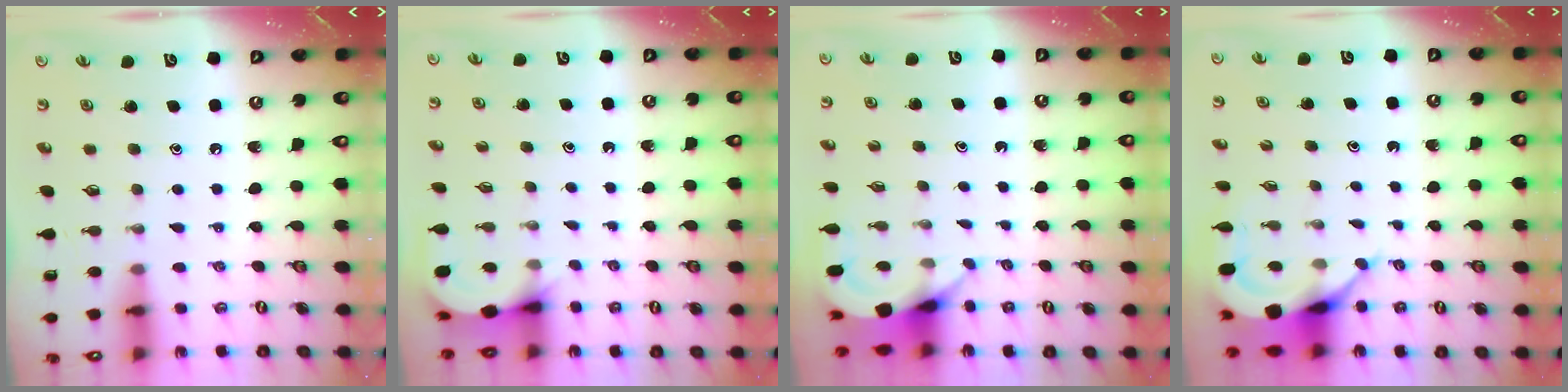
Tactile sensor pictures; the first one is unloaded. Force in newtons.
{"total": 3.1, "press": 3.1, "slide": 0.2}
{"total": 3.9, "press": 3.9, "slide": 0.3}
{"total": 5.4, "press": 5.4, "slide": 0.5}